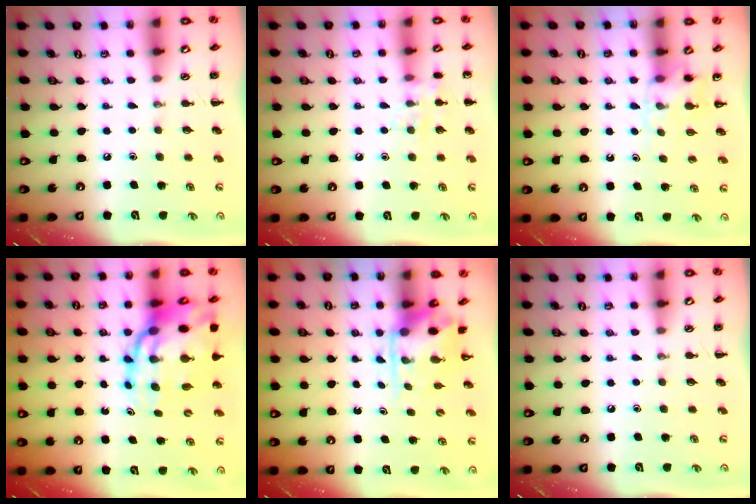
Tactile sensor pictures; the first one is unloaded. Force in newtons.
{"total": 7.8, "press": 7.7, "slide": 0.9}
{"total": 5.7, "press": 5.4, "slide": 1.7}
{"total": 17.5, "press": 16.8, "slide": 4.9}
{"total": 3.2, "press": 3.2, "slide": 0.7}
{"total": 0.0}